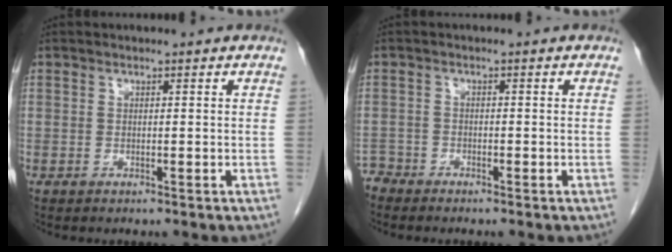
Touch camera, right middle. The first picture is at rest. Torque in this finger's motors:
{"motor_torque": [-0.20, 0.16, 0.02, -0.03]}